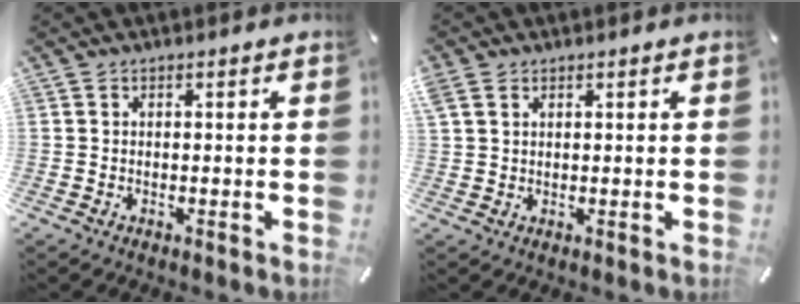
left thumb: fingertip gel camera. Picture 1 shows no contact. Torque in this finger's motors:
{"motor_torque": [0.89, 0.29, 0.55, -0.33, 0.07]}